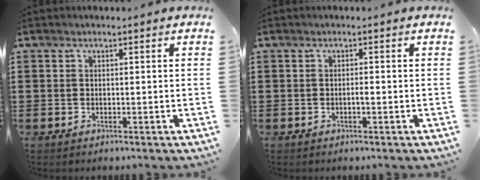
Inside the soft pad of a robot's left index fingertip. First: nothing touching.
{"total": 0.9, "force": [-0.3, 0.1, 0.8], "torque": [-0.016, -0.003, -0.005]}